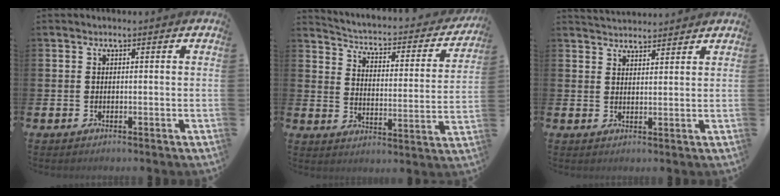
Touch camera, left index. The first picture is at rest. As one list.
[{"total": 3.3, "force": [2.8, 1.4, 1.1], "torque": [-0.047, -0.029, 0.035]}, {"total": 2.8, "force": [2.8, 0.3, -0.1], "torque": [-0.002, -0.015, 0.051]}]